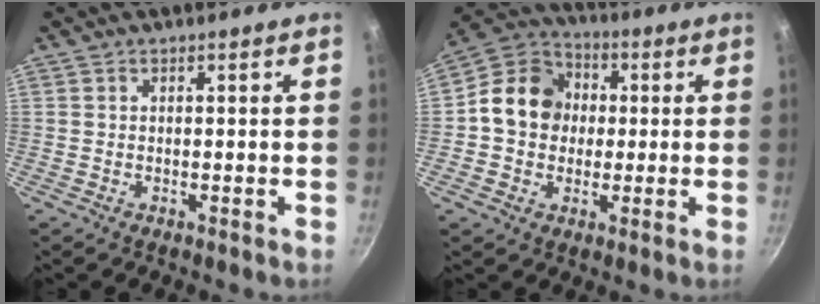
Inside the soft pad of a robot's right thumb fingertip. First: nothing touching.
{"total": 12.7, "force": [0.6, 11.0, 6.4], "torque": [-0.074, 0.025, -0.011]}